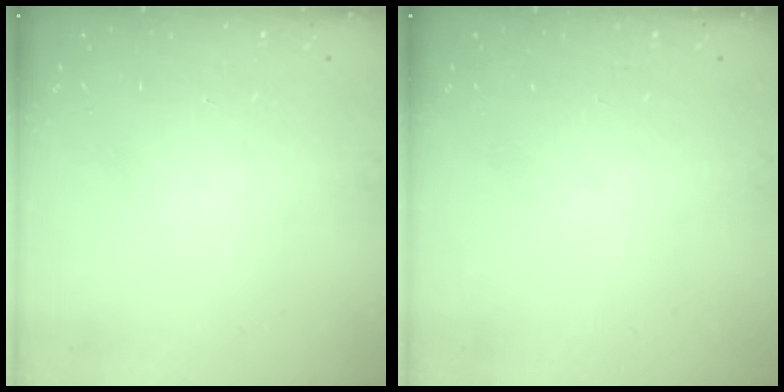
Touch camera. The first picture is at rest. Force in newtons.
{"total": 0.0}